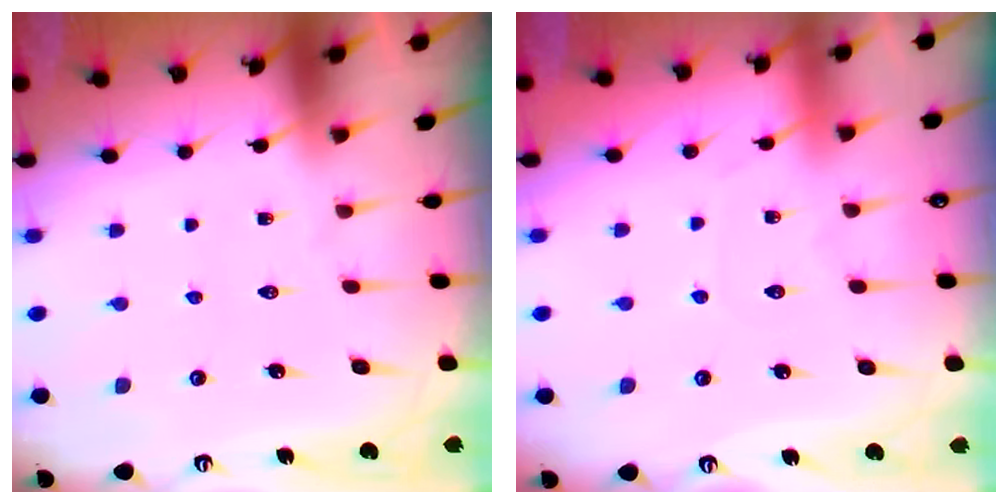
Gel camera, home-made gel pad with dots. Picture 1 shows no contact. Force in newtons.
{"total": 2.9, "press": 2.9, "slide": 0.4}